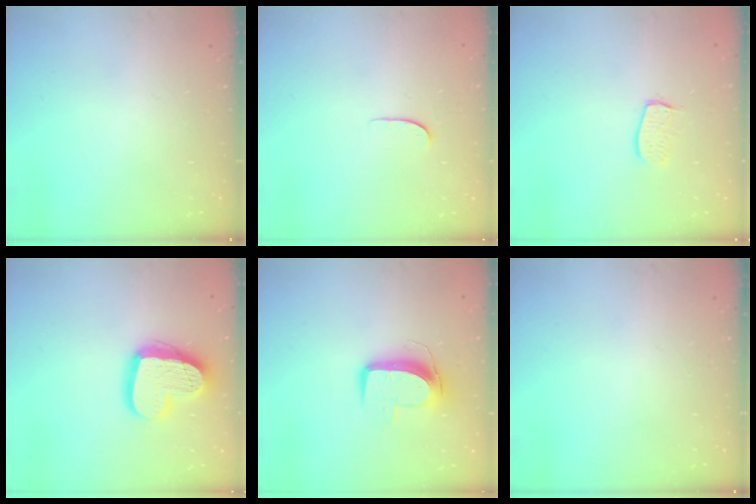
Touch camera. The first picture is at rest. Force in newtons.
{"total": 4.3, "press": 4.3, "slide": 0.2}
{"total": 6.4, "press": 6.4, "slide": 0.1}
{"total": 17.8, "press": 17.7, "slide": 1.4}
{"total": 10.0, "press": 9.9, "slide": 0.8}
{"total": 0.0}